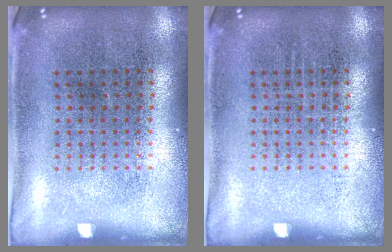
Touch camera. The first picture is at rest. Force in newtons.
{"total": 0.0}